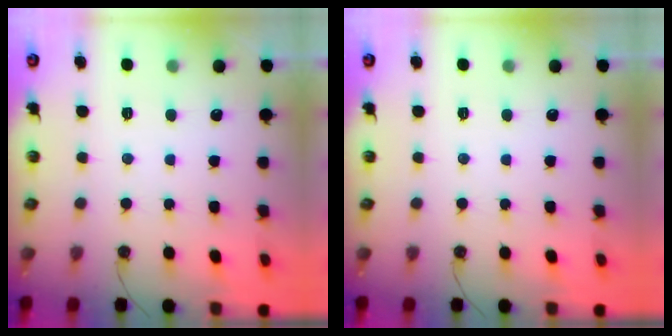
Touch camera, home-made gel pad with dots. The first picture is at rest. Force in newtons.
{"total": 0.0}